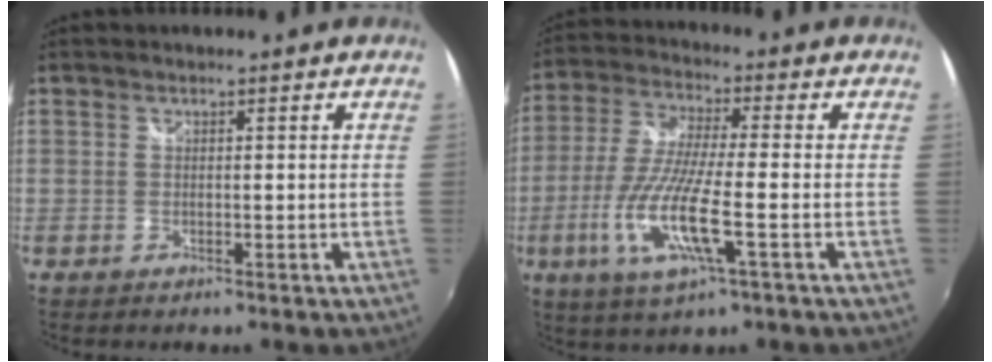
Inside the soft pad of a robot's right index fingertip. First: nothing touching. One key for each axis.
{"total": 13.9, "fx": -4.4, "fy": 2.3, "fz": 12.9, "tx": -0.277, "ty": -0.018, "tz": -0.084}